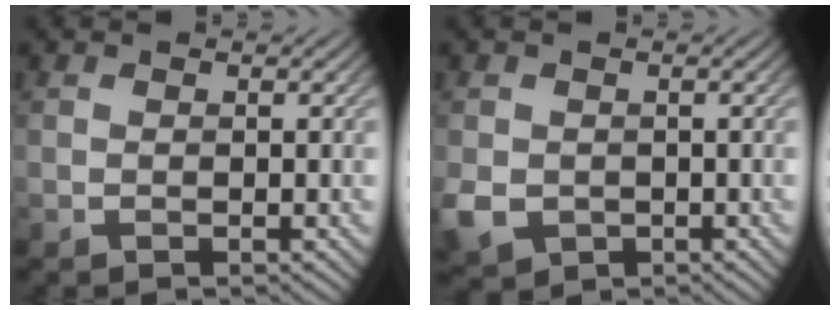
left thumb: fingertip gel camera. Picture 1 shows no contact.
{"total": 4.1, "force": [-1.0, 3.5, 1.9], "torque": [-0.056, -0.016, -0.022]}